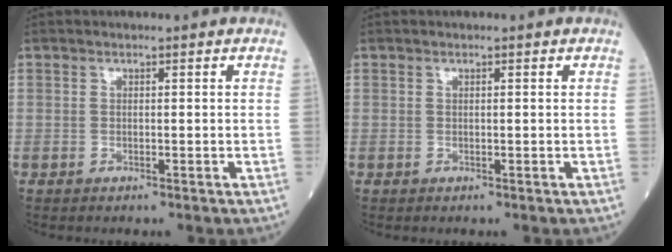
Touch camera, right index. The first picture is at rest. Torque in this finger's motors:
{"motor_torque": [-0.09, -0.01, -0.05, 0.01]}